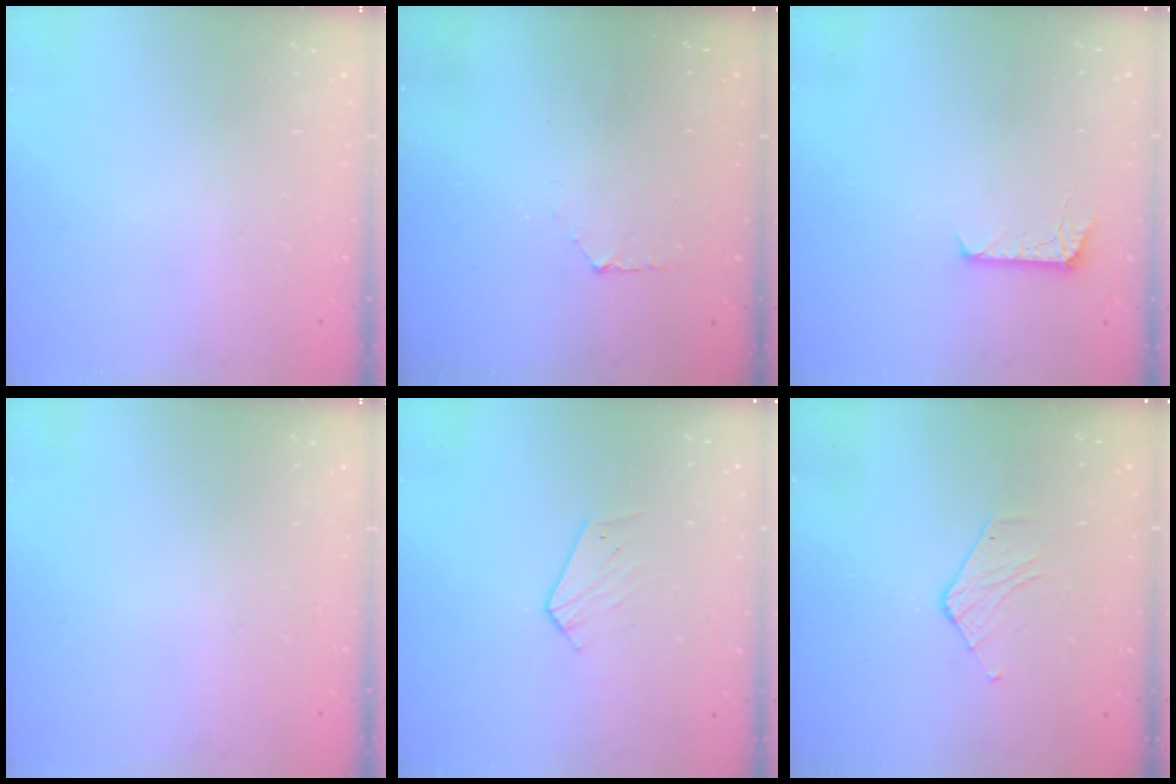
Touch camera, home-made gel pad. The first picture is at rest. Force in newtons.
{"total": 5.1, "press": 5.0, "slide": 0.5}
{"total": 7.6, "press": 7.6, "slide": 0.7}
{"total": 0.0}
{"total": 4.2, "press": 4.2, "slide": 0.4}
{"total": 4.4, "press": 4.4, "slide": 0.3}